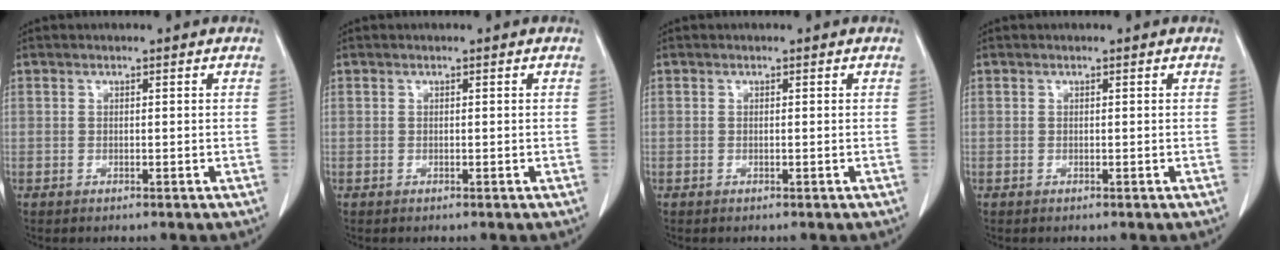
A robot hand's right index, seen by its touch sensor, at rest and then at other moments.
{"total": 0.0}
{"total": 0.0}
{"total": 0.0}